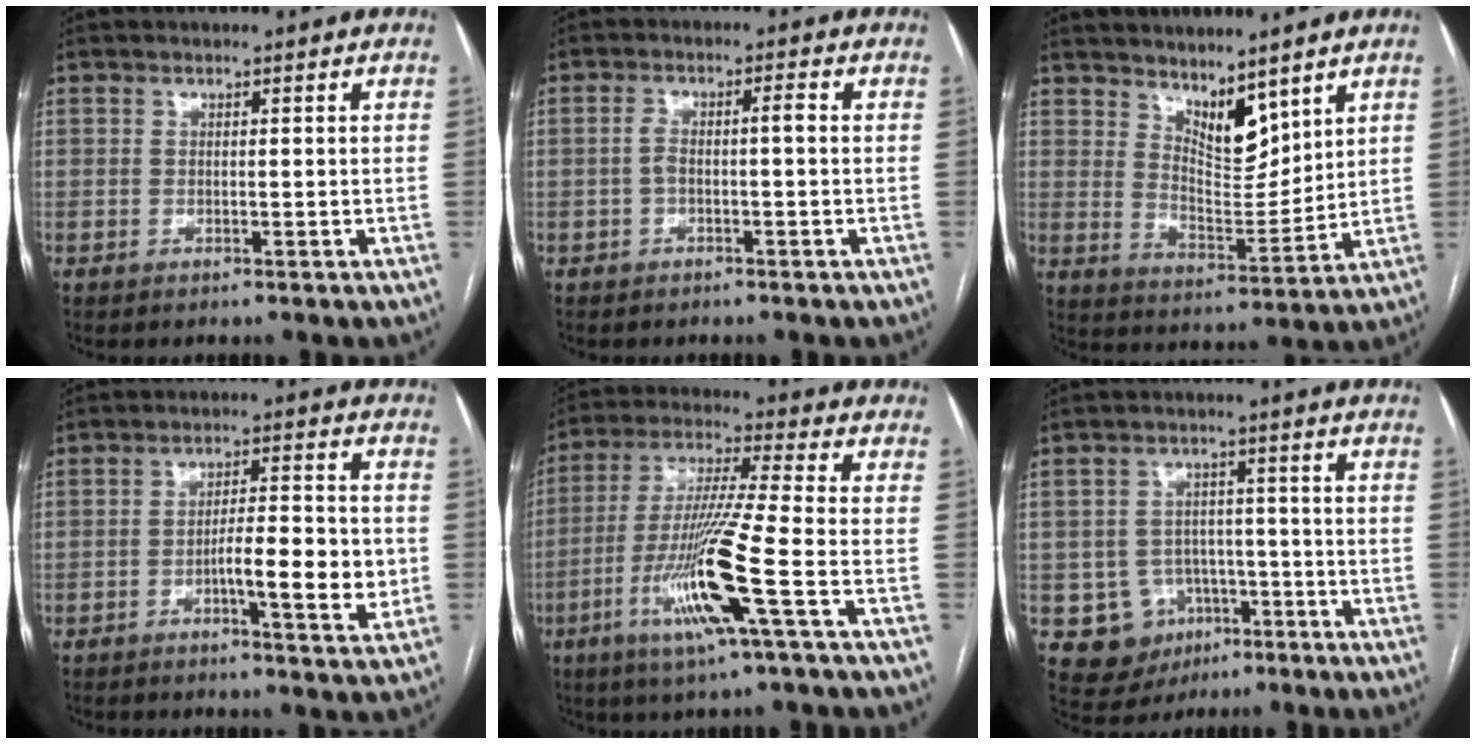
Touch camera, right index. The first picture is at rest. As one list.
[{"total": 3.3, "force": [-0.5, 0.8, 3.2], "torque": [-0.061, 0.018, -0.006]}, {"total": 8.6, "force": [6.5, 3.0, 4.7], "torque": [-0.085, -0.006, 0.128]}, {"total": 9.1, "force": [-2.2, 1.7, 8.6], "torque": [-0.131, 0.006, -0.036]}, {"total": 14.5, "force": [-5.5, -1.1, 13.4], "torque": [-0.272, -0.018, -0.108]}, {"total": 8.4, "force": [-3.0, 7.7, 1.8], "torque": [-0.030, 0.015, -0.035]}]